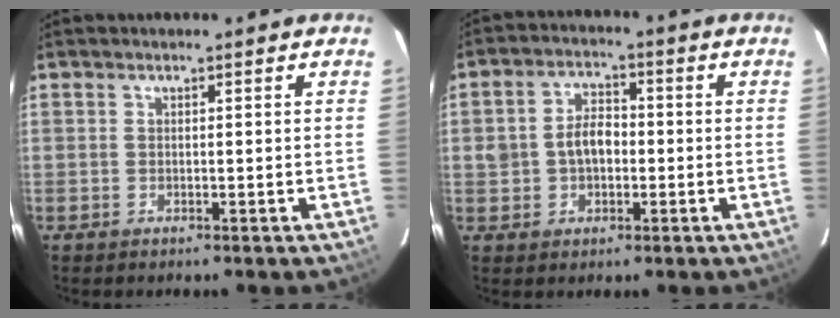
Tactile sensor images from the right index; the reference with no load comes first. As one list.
[{"total": 6.1, "force": [-0.5, 4.3, 4.3], "torque": [-0.078, 0.019, -0.002]}]